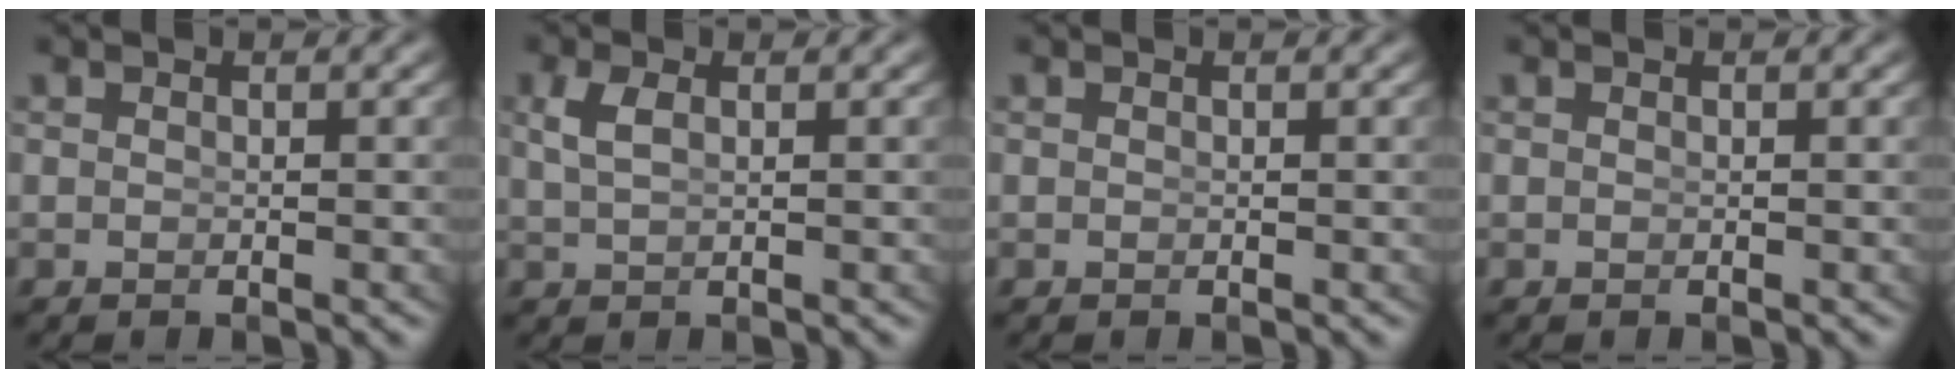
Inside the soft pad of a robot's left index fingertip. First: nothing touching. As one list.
[{"total": 1.4, "force": [0.5, 0.2, 1.2], "torque": [-0.027, -0.006, 0.021]}, {"total": 1.0, "force": [-0.2, -0.8, -0.4], "torque": [0.012, -0.010, 0.006]}, {"total": 0.0}]